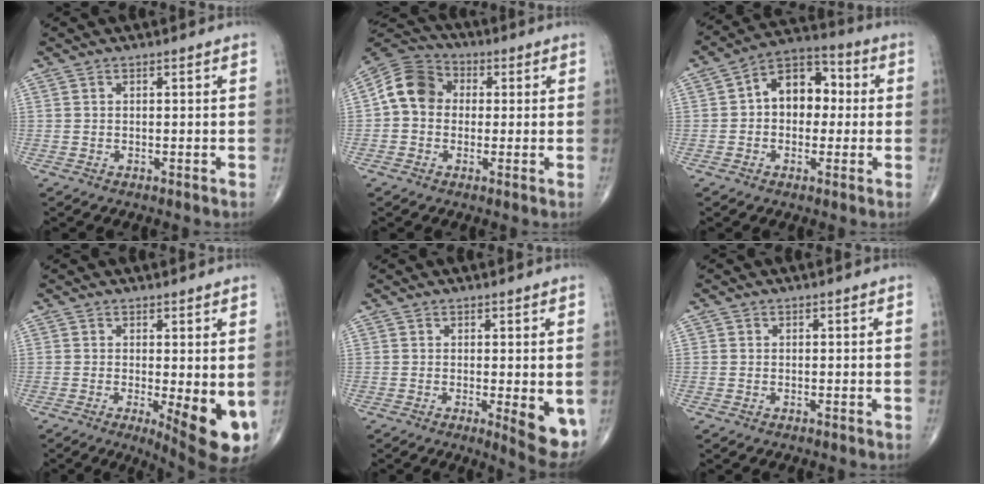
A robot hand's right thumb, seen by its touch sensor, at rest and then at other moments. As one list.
[{"total": 9.3, "force": [0.5, 7.7, 5.1], "torque": [-0.079, 0.026, -0.009]}, {"total": 11.3, "force": [0.9, 7.9, 8.0], "torque": [-0.086, 0.030, 0.001]}, {"total": 9.8, "force": [-1.5, 2.9, 9.3], "torque": [-0.120, -0.023, -0.012]}, {"total": 6.3, "force": [-0.8, 1.8, 6.0], "torque": [-0.071, -0.017, -0.007]}, {"total": 0.0}]